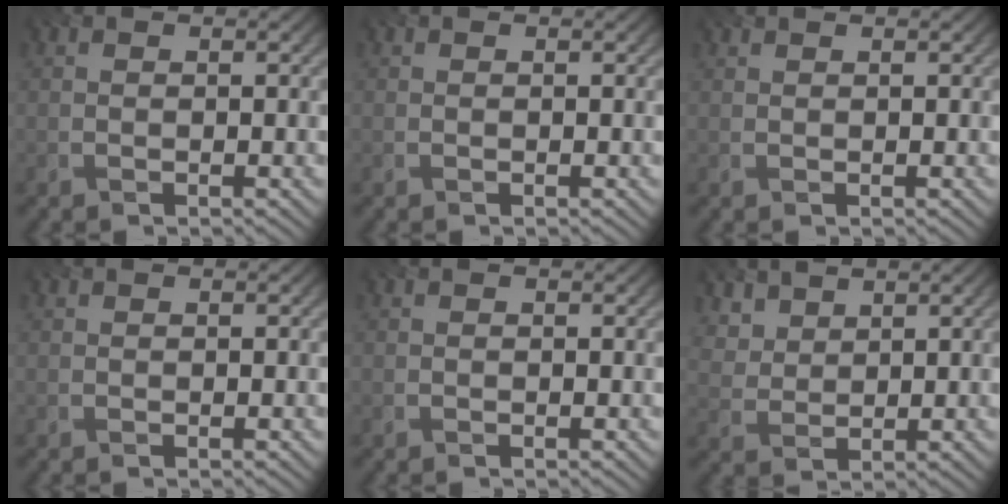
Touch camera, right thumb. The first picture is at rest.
{"total": 0.0}
{"total": 0.9, "force": [0.8, 0.1, 0.4], "torque": [-0.009, 0.001, 0.013]}
{"total": 0.0}
{"total": 0.0}
{"total": 3.4, "force": [2.6, 2.0, 1.0], "torque": [-0.037, -0.008, 0.062]}